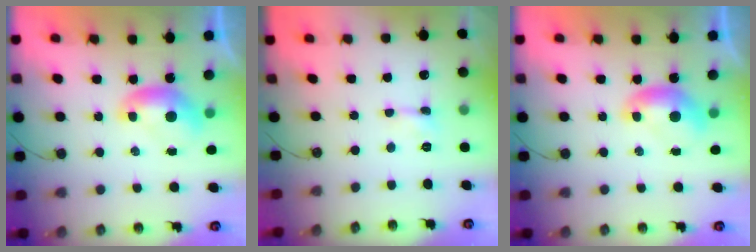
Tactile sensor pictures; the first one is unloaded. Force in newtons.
{"total": 0.0}
{"total": 0.0}